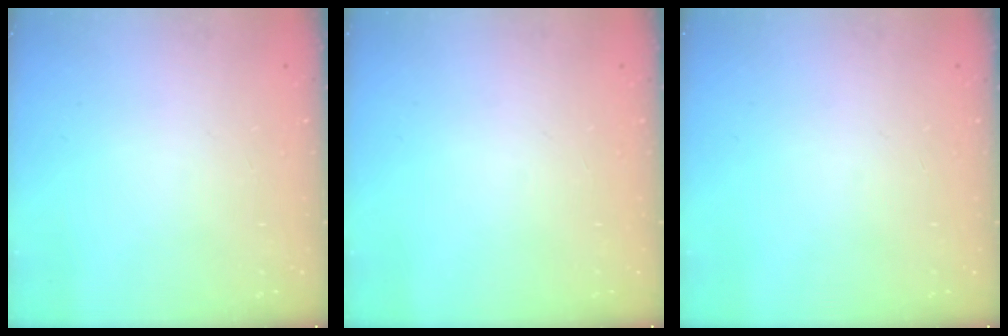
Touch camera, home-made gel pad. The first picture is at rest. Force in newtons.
{"total": 0.0}
{"total": 0.0}